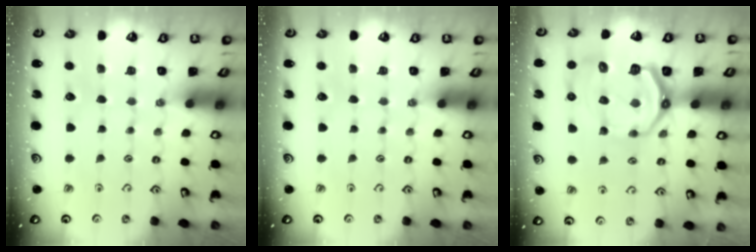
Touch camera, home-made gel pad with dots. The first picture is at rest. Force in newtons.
{"total": 0.0}
{"total": 13.3, "press": 12.7, "slide": 3.9}